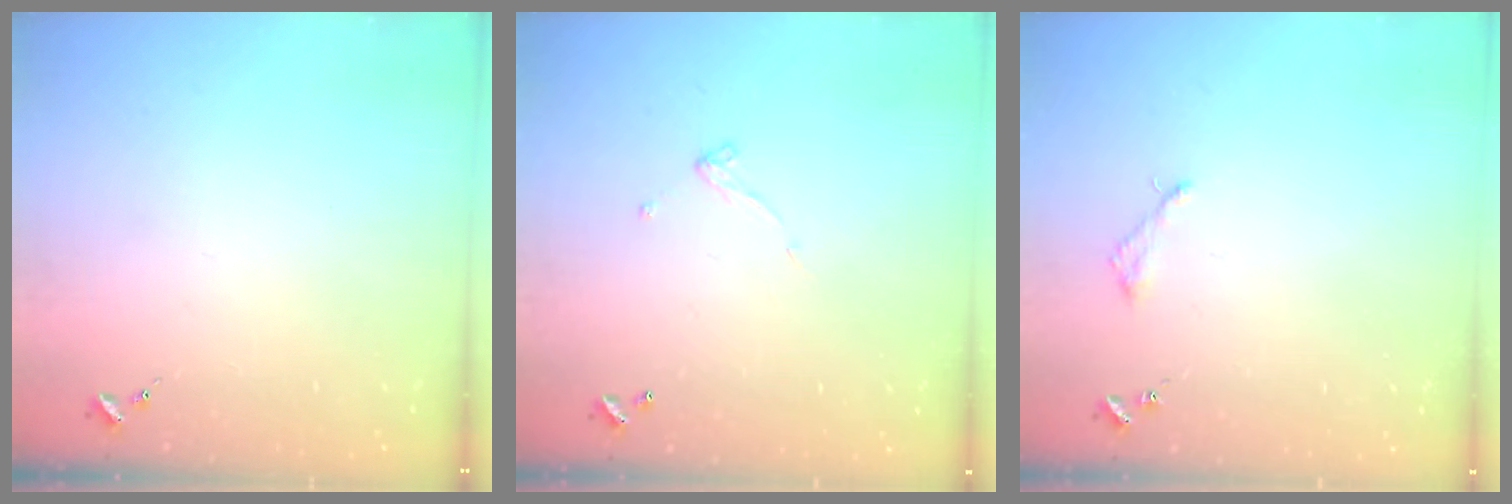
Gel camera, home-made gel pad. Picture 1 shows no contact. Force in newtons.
{"total": 5.0, "press": 5.0, "slide": 0.4}
{"total": 2.2, "press": 2.2, "slide": 0.2}